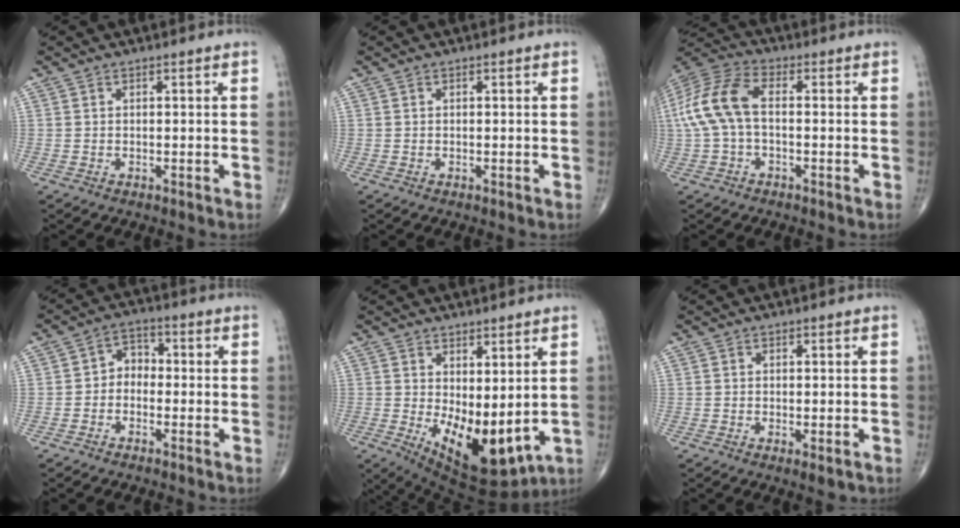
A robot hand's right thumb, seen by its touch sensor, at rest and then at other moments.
{"total": 0.0}
{"total": 12.3, "force": [-0.1, 6.8, 10.2], "torque": [-0.229, 0.034, -0.008]}
{"total": 4.2, "force": [-1.1, 3.3, 2.4], "torque": [-0.015, 0.024, -0.036]}
{"total": 12.8, "force": [-0.3, 6.0, 11.3], "torque": [-0.164, -0.031, 0.019]}
{"total": 1.7, "force": [-0.6, 0.4, 1.5], "torque": [-0.025, -0.006, -0.007]}